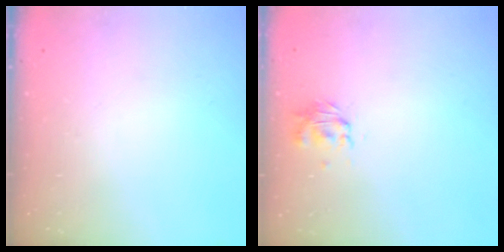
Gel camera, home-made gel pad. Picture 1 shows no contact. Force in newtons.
{"total": 1.3, "press": 1.2, "slide": 0.4}